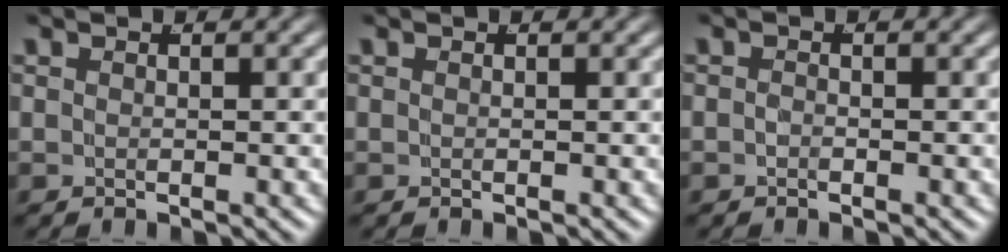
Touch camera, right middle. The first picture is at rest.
{"total": 0.0}
{"total": 0.5, "force": [-0.5, 0.2, 0.1], "torque": [-0.007, -0.008, -0.006]}